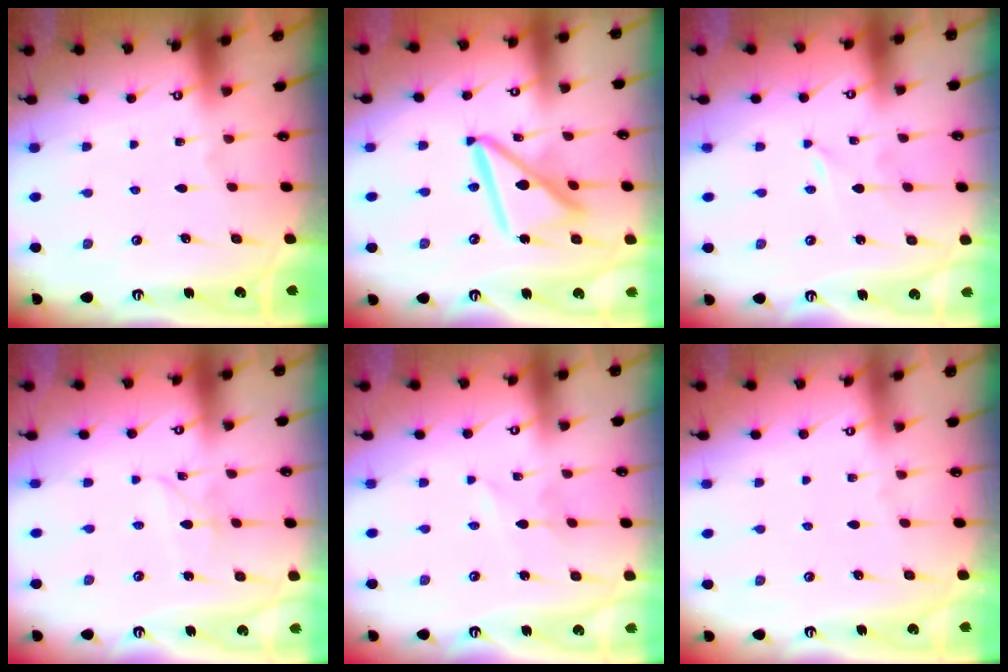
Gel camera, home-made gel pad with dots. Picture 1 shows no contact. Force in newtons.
{"total": 14.8, "press": 14.7, "slide": 1.5}
{"total": 0.0}
{"total": 2.8, "press": 2.8, "slide": 0.2}
{"total": 1.9, "press": 1.9, "slide": 0.2}
{"total": 0.0}